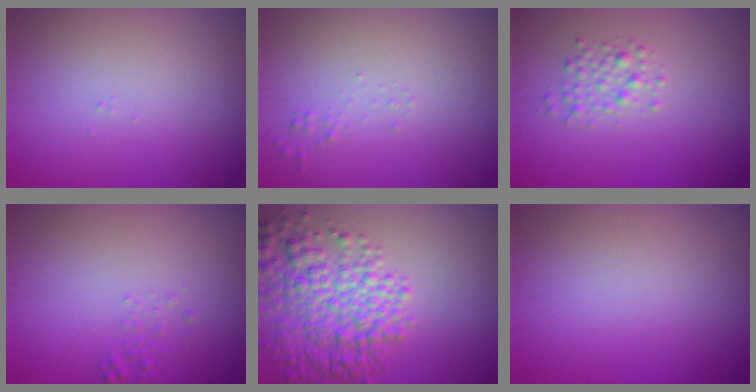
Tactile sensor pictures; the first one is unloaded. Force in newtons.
{"total": 0.6, "press": 0.6, "slide": 0.0}
{"total": 1.8, "press": 1.8, "slide": 0.1}
{"total": 1.0, "press": 1.0, "slide": 0.0}
{"total": 7.0, "press": 7.0, "slide": 0.3}
{"total": 0.0}